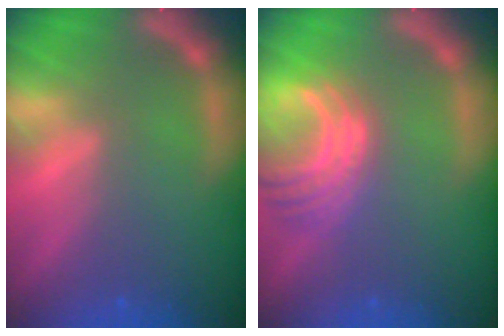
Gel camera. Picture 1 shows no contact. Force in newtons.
{"total": 7.0}